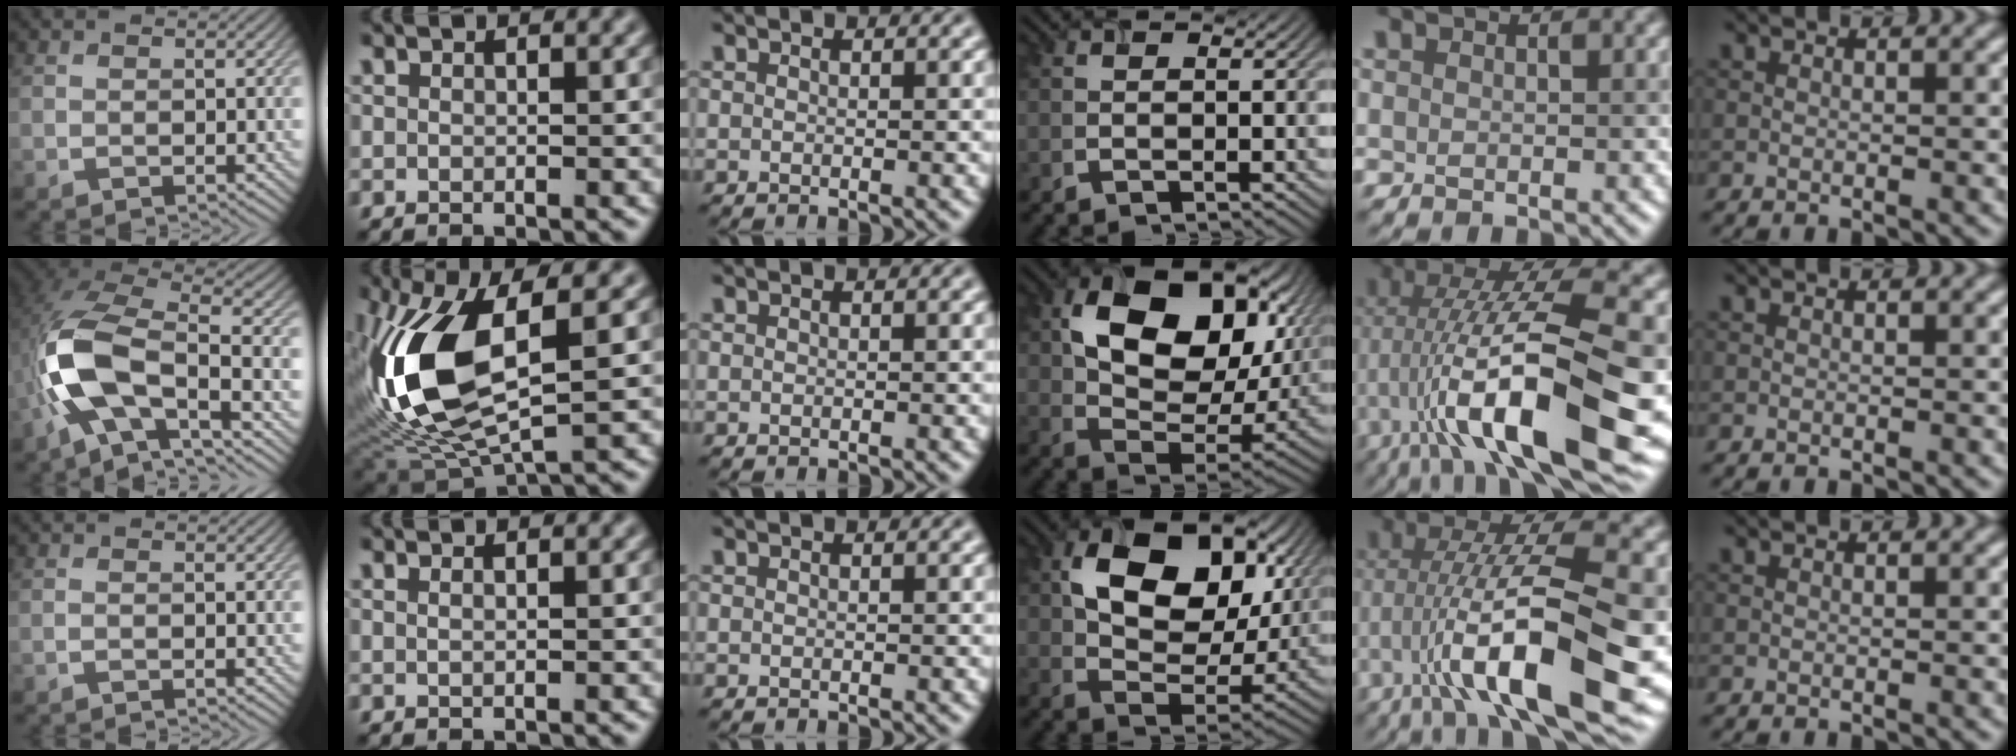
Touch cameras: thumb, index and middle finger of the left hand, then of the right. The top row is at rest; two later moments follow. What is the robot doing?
{"motion": "extract", "object": "airpods case & airpods"}